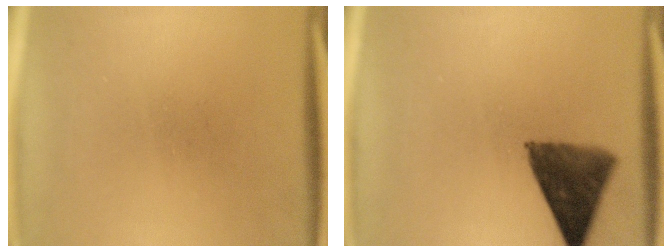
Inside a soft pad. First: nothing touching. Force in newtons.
{"total": 9.8}